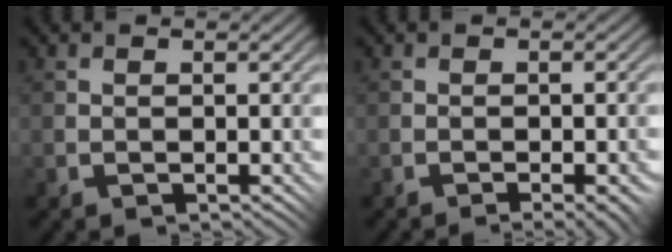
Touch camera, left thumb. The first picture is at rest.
{"total": 2.6, "force": [-2.0, 0.8, 1.4], "torque": [-0.009, 0.007, -0.024]}